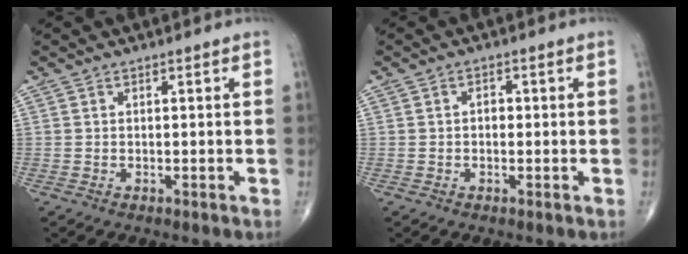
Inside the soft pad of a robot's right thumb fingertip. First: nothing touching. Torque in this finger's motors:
{"motor_torque": [-0.21, 0.17, 0.40, 0.01, 0.00]}